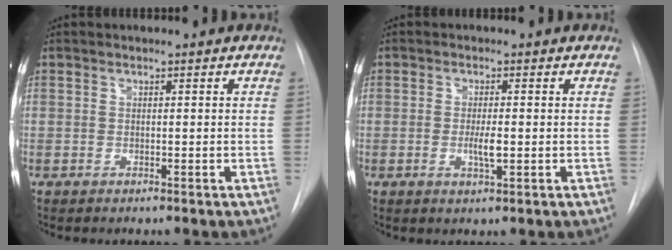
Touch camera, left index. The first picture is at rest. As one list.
[{"total": 2.9, "force": [-0.7, 0.6, 2.8], "torque": [-0.052, -0.005, -0.010]}]